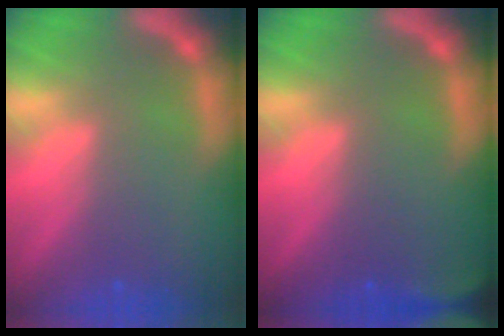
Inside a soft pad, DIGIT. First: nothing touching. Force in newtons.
{"total": 3.5}